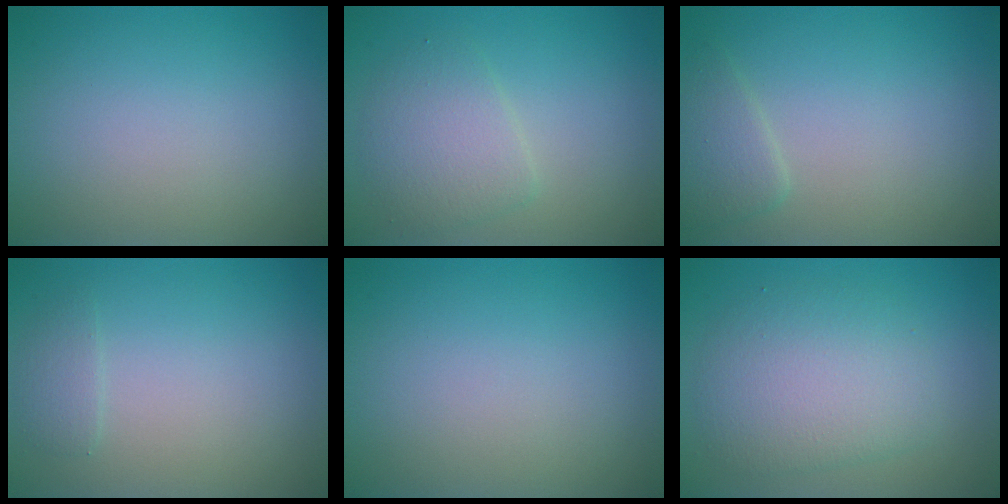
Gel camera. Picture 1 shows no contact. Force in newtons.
{"total": 3.1, "press": 3.1, "slide": 0.1}
{"total": 1.9, "press": 1.9, "slide": 0.1}
{"total": 1.1, "press": 1.1, "slide": 0.2}
{"total": 0.0}
{"total": 5.0, "press": 5.0, "slide": 0.1}